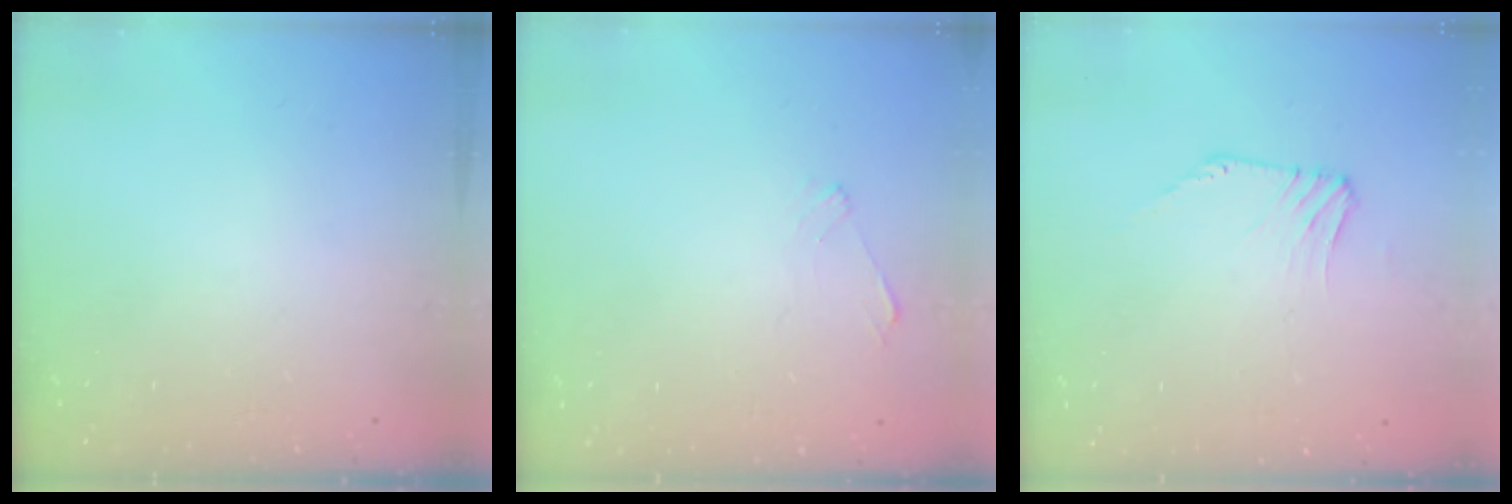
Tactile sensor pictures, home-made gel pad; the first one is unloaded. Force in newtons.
{"total": 1.0, "press": 1.0, "slide": 0.3}
{"total": 0.0}